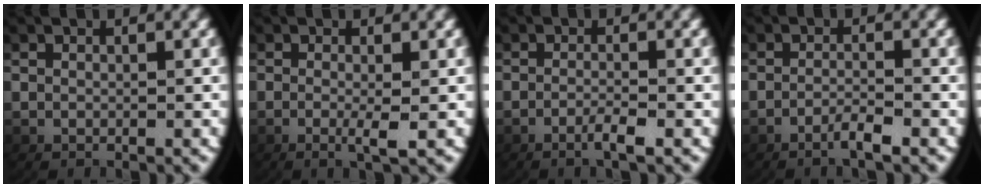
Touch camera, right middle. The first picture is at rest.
{"total": 2.0, "force": [-0.5, 0.2, 1.9], "torque": [-0.049, -0.009, -0.006]}
{"total": 1.8, "force": [-1.1, 0.1, 1.4], "torque": [-0.036, 0.002, -0.022]}
{"total": 1.9, "force": [-1.4, 0.1, 1.3], "torque": [-0.032, 0.001, -0.028]}